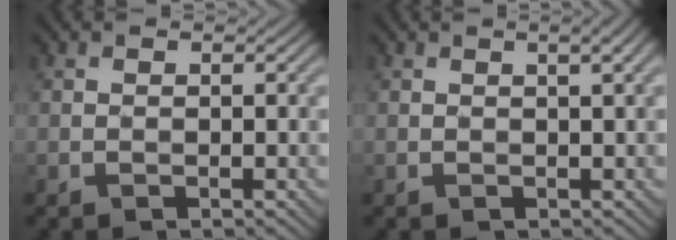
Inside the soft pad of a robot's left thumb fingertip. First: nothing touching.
{"total": 2.2, "force": [0.8, 0.2, 2.1], "torque": [-0.032, 0.007, 0.014]}